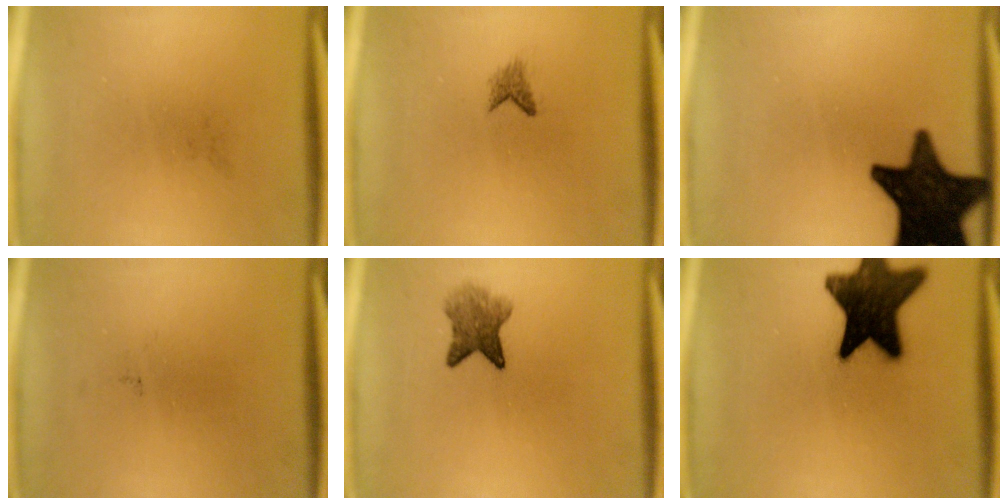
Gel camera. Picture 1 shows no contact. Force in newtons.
{"total": 1.2}
{"total": 18.5}
{"total": 0.0}
{"total": 4.4}
{"total": 18.0}